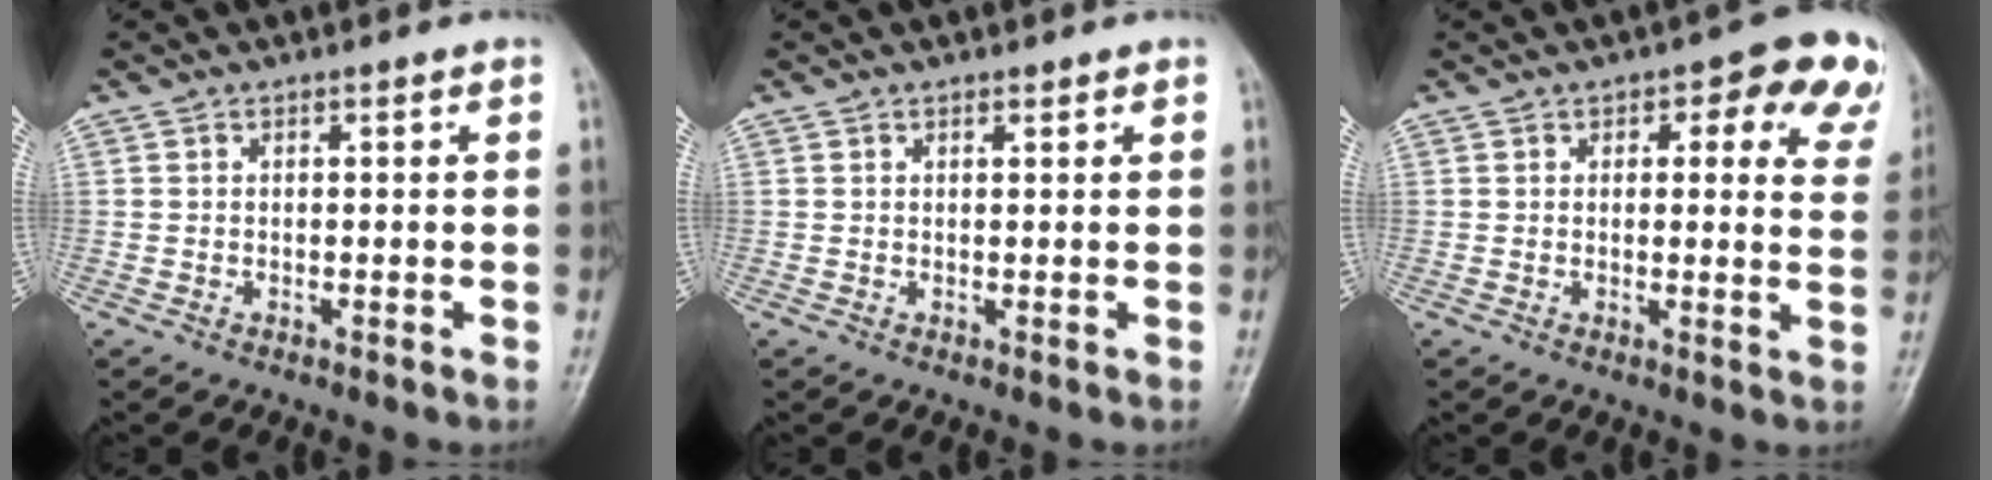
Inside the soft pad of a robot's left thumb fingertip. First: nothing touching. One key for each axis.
{"total": 0.7, "fx": 0.6, "fy": 0.2, "fz": 0.3, "tx": -0.008, "ty": -0.004, "tz": 0.009}
{"total": 12.1, "fx": 6.4, "fy": 5.5, "fz": 8.7, "tx": -0.048, "ty": -0.019, "tz": 0.061}